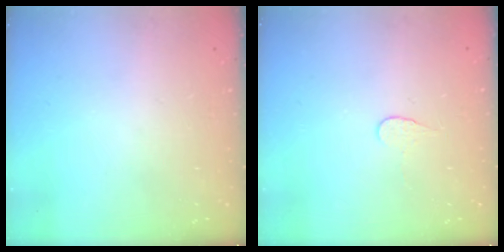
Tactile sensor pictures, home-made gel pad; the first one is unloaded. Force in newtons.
{"total": 3.9, "press": 3.9, "slide": 0.4}